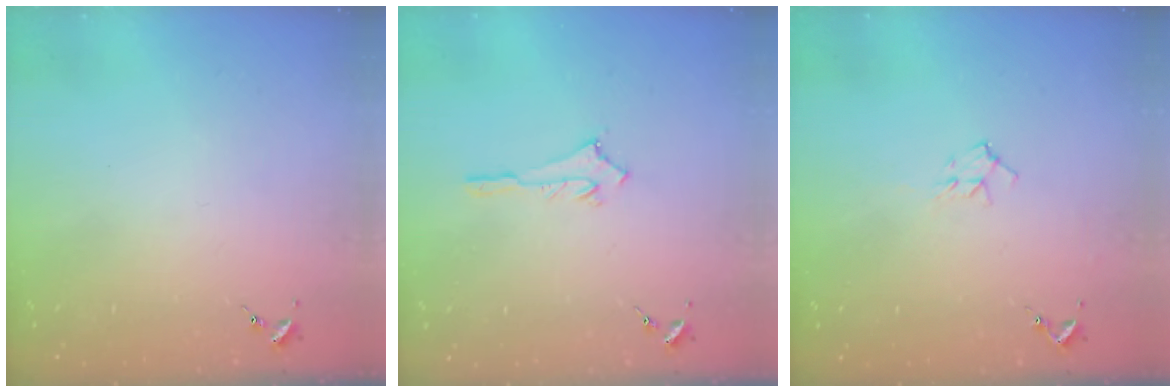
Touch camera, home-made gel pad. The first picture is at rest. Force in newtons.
{"total": 2.6, "press": 2.6, "slide": 0.3}
{"total": 7.7, "press": 7.6, "slide": 0.9}